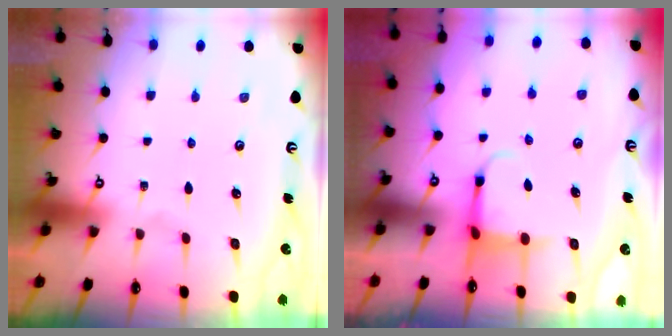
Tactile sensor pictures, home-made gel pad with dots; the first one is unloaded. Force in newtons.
{"total": 3.8, "press": 3.5, "slide": 1.3}